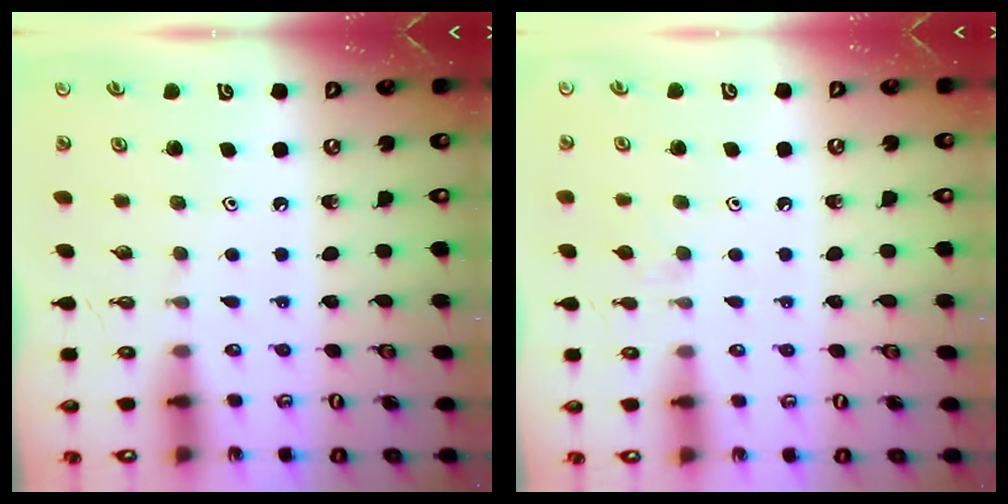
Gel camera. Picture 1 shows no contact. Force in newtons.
{"total": 4.2, "press": 4.1, "slide": 0.5}